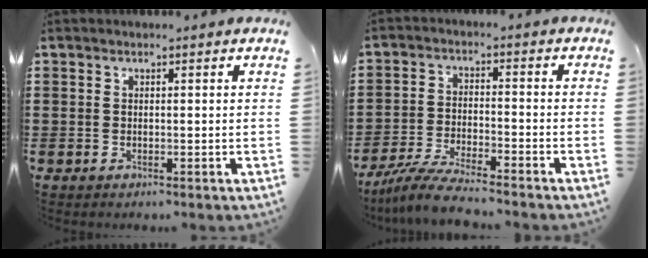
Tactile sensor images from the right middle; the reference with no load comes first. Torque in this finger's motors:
{"motor_torque": [1.07, -0.44, 0.34, 0.06]}